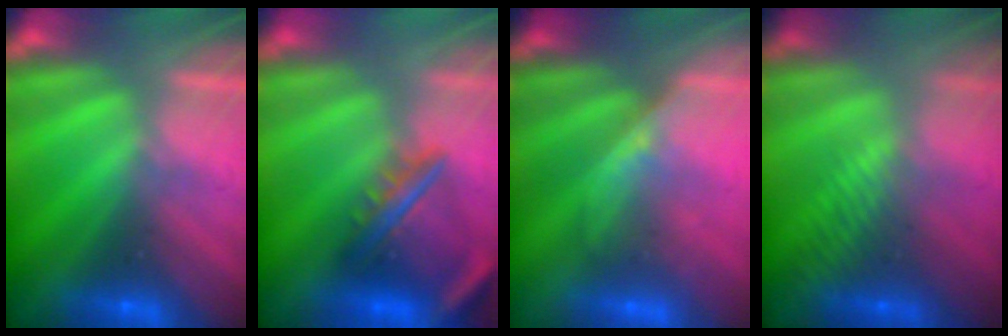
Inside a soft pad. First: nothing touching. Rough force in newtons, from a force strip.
{"total": 9.4}
{"total": 2.2}
{"total": 2.9}